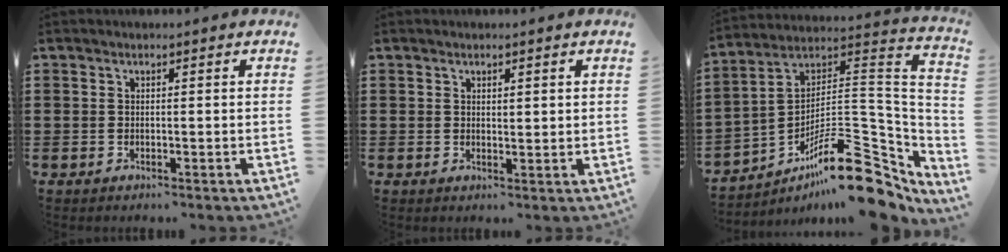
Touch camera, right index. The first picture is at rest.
{"total": 1.0, "force": [0.8, 0.4, 0.5], "torque": [-0.011, 0.003, 0.014]}
{"total": 17.6, "force": [-11.4, 5.4, 12.4], "torque": [-0.175, 0.037, -0.197]}